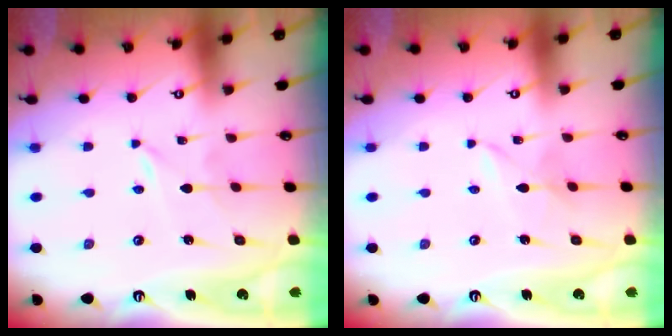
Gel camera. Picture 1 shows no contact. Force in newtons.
{"total": 1.4, "press": 1.4, "slide": 0.2}